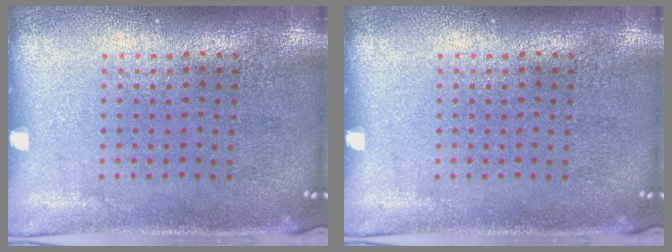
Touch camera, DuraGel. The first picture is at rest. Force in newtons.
{"total": 0.0}